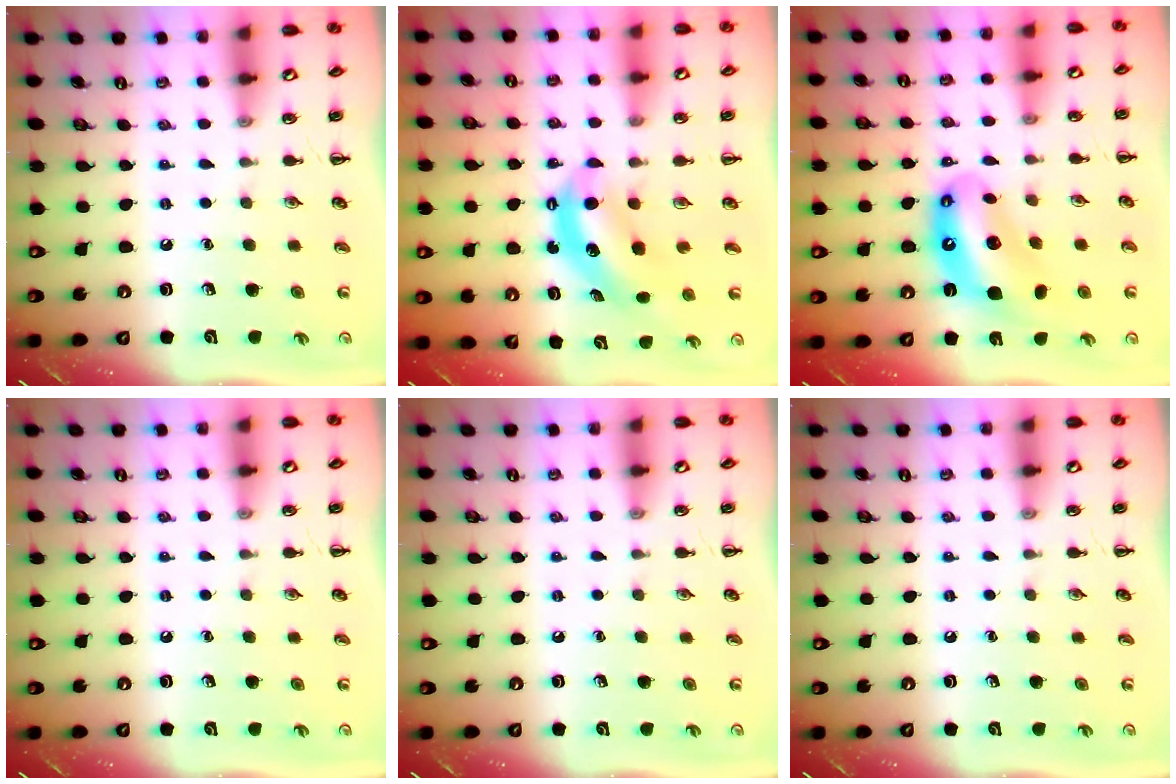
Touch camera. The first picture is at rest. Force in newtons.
{"total": 5.7, "press": 5.7, "slide": 0.5}
{"total": 12.1, "press": 11.7, "slide": 3.1}
{"total": 0.0}
{"total": 0.0}
{"total": 0.0}